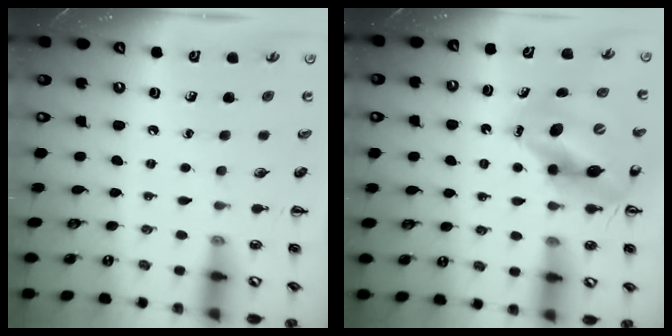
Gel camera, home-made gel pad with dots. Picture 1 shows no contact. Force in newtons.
{"total": 12.7, "press": 12.2, "slide": 3.2}